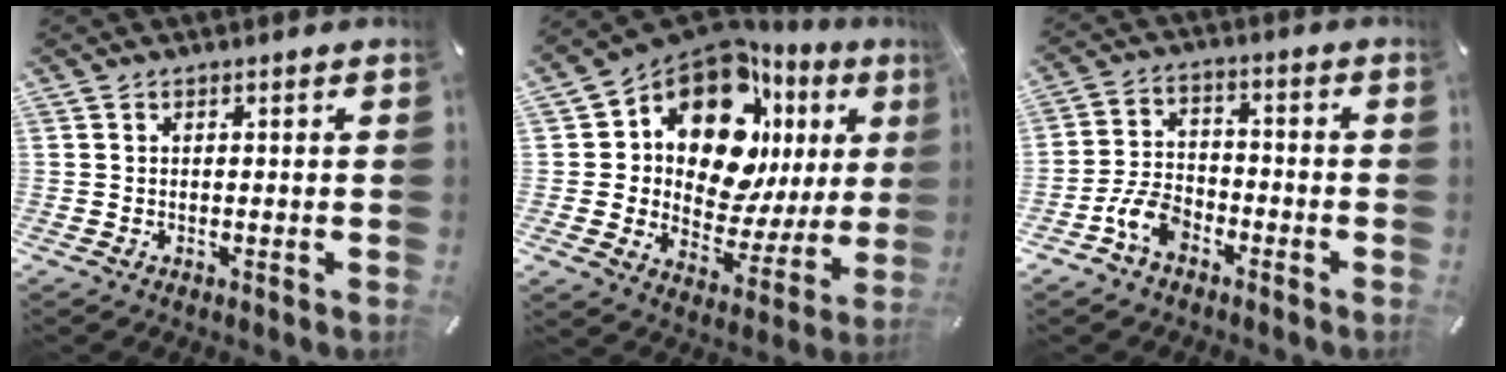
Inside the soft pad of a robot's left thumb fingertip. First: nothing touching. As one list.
[{"total": 18.2, "force": [9.5, 10.7, 11.3], "torque": [-0.183, -0.081, 0.158]}, {"total": 8.3, "force": [-4.7, 5.6, 3.9], "torque": [-0.090, 0.025, -0.090]}]